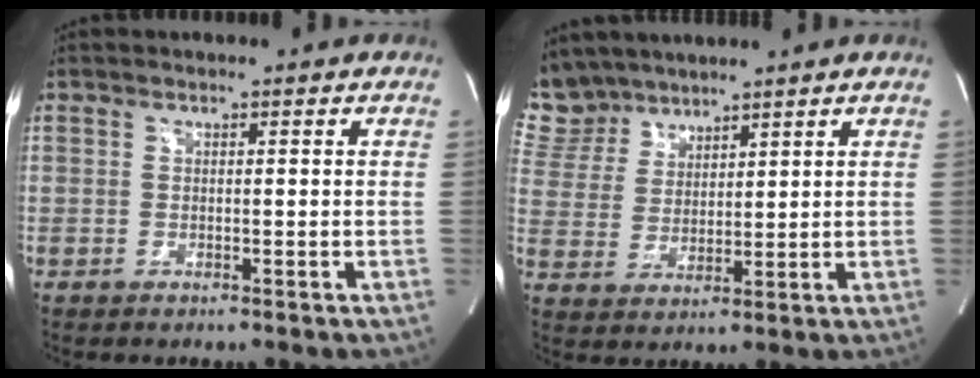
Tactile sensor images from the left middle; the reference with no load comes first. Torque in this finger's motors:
{"motor_torque": [0.65, -0.68, 0.11, -0.04]}